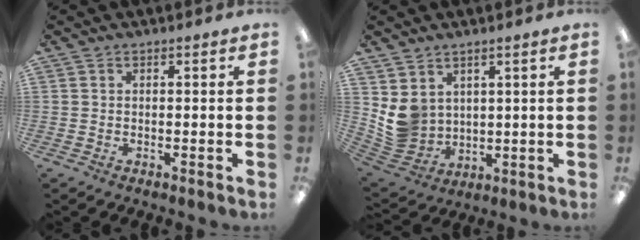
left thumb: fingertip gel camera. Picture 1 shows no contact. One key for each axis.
{"total": 7.4, "fx": 3.0, "fy": 6.5, "fz": 1.9, "tx": -0.055, "ty": -0.024, "tz": 0.065}